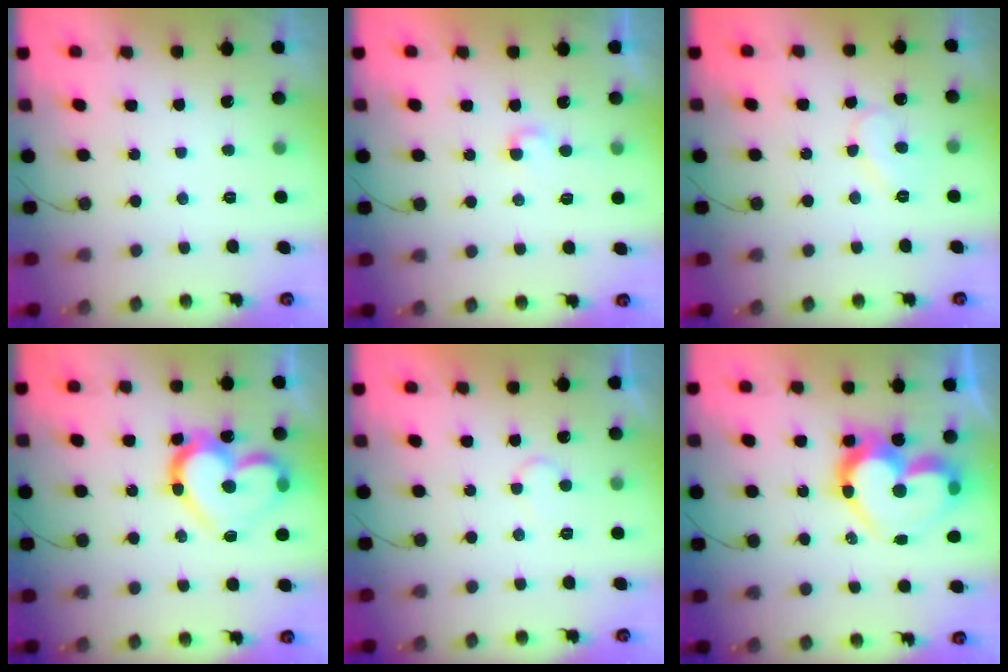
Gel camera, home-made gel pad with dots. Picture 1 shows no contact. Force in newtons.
{"total": 3.8, "press": 3.7, "slide": 0.3}
{"total": 7.8, "press": 7.7, "slide": 0.7}
{"total": 17.4, "press": 17.3, "slide": 2.0}
{"total": 4.7, "press": 4.7, "slide": 0.4}
{"total": 20.1, "press": 20.0, "slide": 1.8}